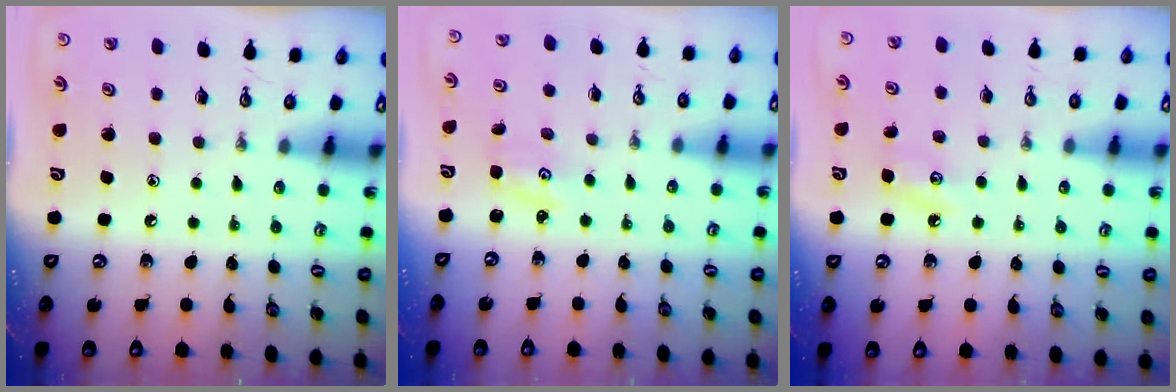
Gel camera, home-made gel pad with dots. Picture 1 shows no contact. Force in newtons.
{"total": 1.7, "press": 1.6, "slide": 0.3}
{"total": 5.9, "press": 5.8, "slide": 0.8}